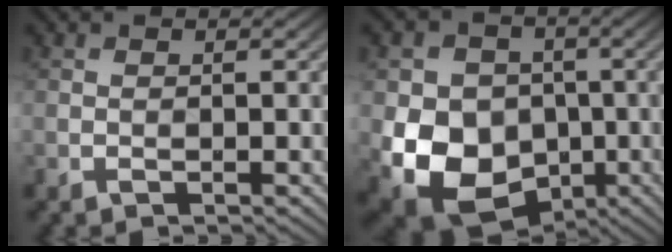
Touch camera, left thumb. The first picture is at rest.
{"total": 14.6, "force": [-2.9, 12.5, 6.8], "torque": [-0.157, -0.045, -0.054]}